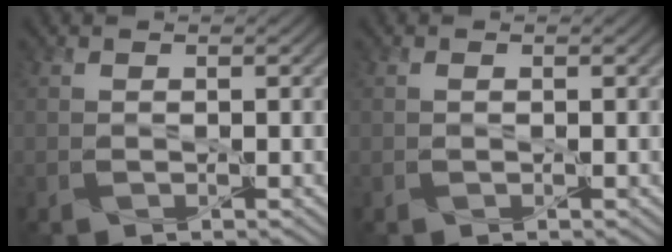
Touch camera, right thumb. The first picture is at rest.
{"total": 0.0}